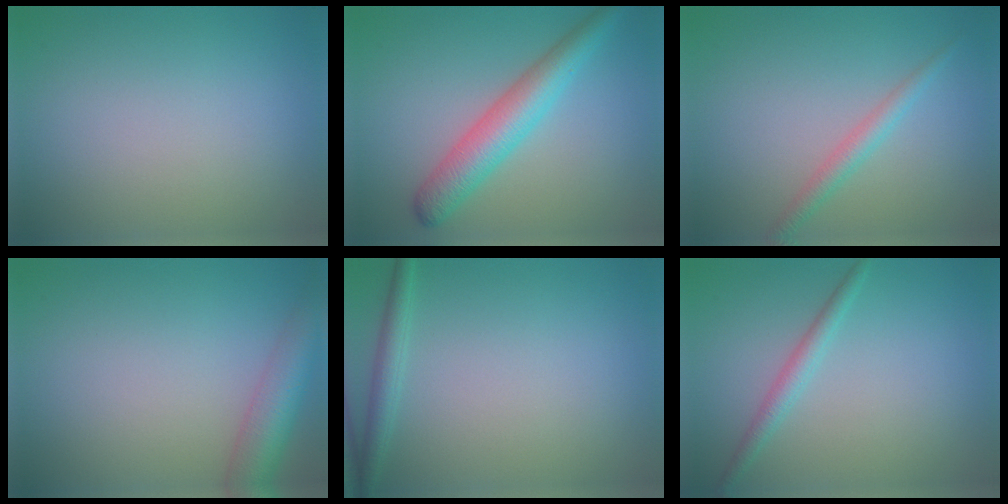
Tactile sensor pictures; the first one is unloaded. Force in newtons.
{"total": 5.1, "press": 5.1, "slide": 0.1}
{"total": 2.0, "press": 2.0, "slide": 0.0}
{"total": 5.1, "press": 5.1, "slide": 0.2}
{"total": 1.8, "press": 1.8, "slide": 0.1}
{"total": 1.8, "press": 1.8, "slide": 0.0}